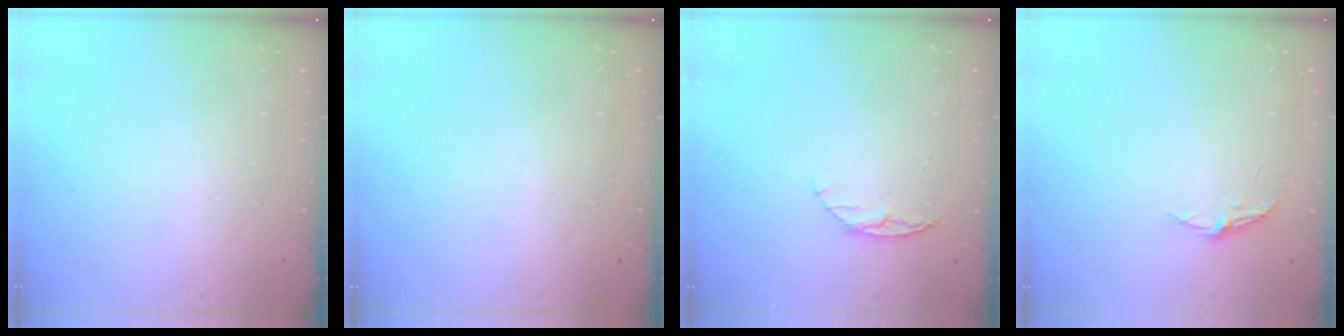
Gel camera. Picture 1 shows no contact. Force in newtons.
{"total": 0.0}
{"total": 6.1, "press": 6.0, "slide": 0.7}
{"total": 3.8, "press": 3.8, "slide": 0.3}